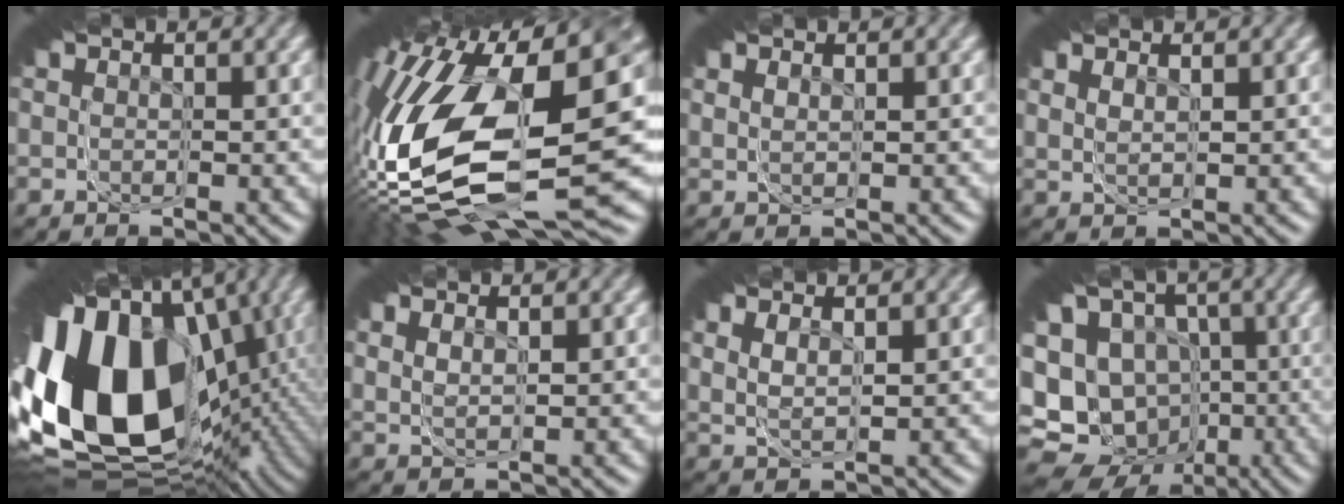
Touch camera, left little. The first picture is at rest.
{"total": 19.1, "force": [-3.9, 9.1, 16.3], "torque": [-0.234, 0.000, -0.070]}
{"total": 1.4, "force": [0.7, 0.7, 1.0], "torque": [-0.022, 0.016, 0.001]}
{"total": 2.4, "force": [1.2, 1.2, 1.7], "torque": [-0.036, 0.017, 0.006]}
{"total": 32.0, "force": [-5.3, 19.1, 25.1], "torque": [-0.354, -0.008, -0.077]}
{"total": 2.7, "force": [1.4, 1.3, 1.8], "torque": [-0.037, 0.019, 0.008]}
{"total": 4.2, "force": [2.1, 2.2, 2.8], "torque": [-0.051, 0.021, 0.015]}
{"total": 16.1, "force": [-4.0, 12.0, 9.9], "torque": [-0.147, -0.028, -0.074]}